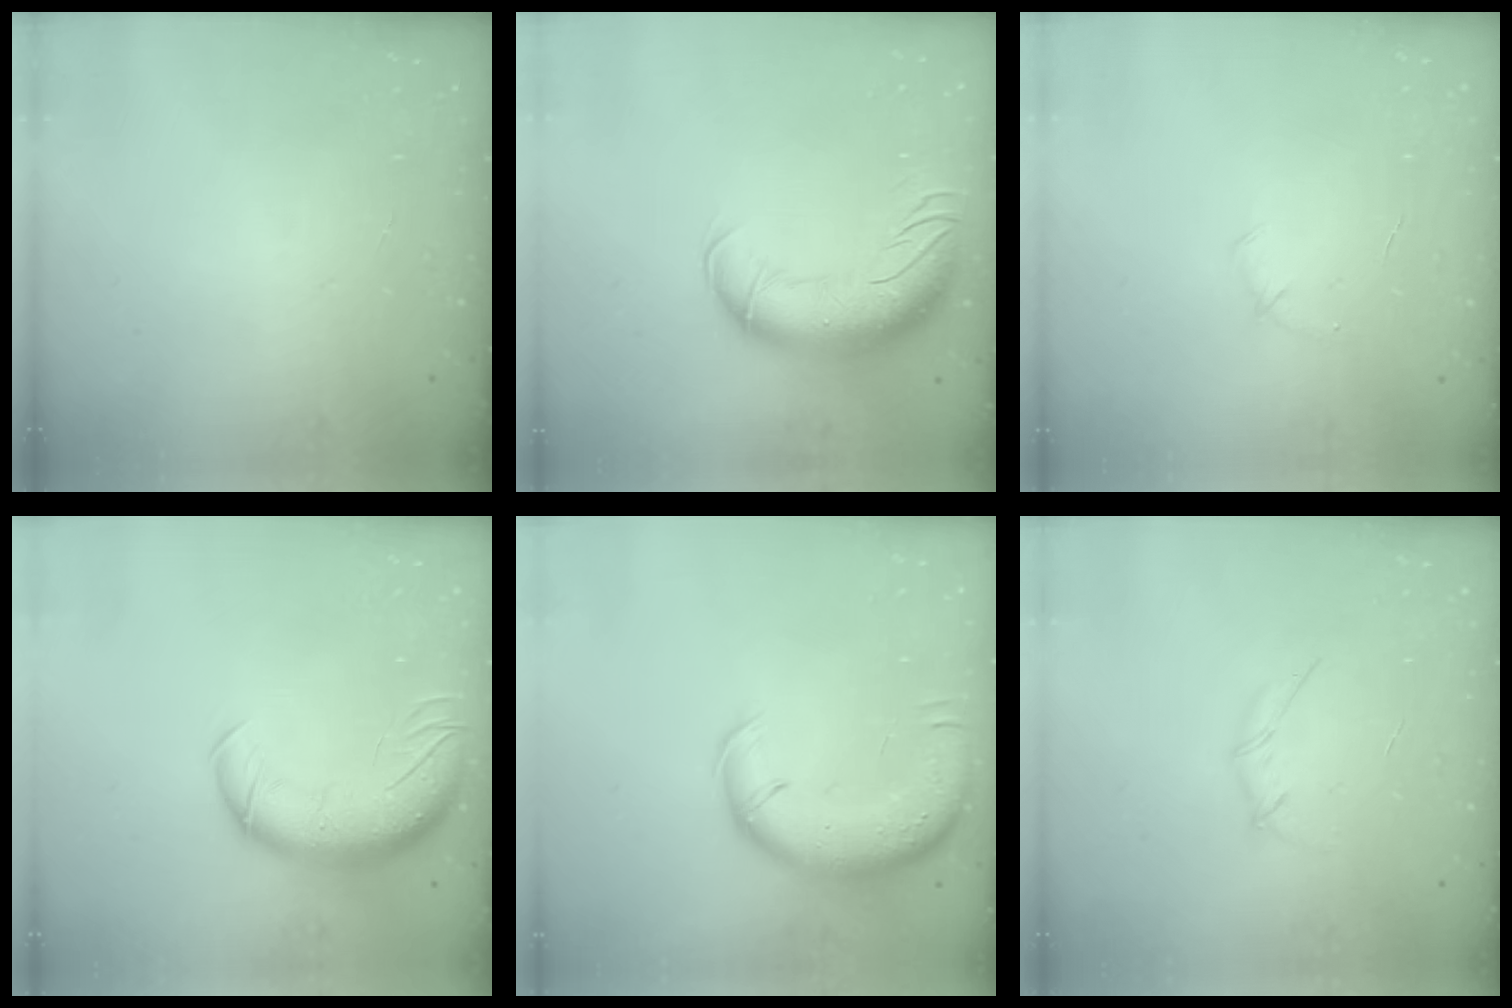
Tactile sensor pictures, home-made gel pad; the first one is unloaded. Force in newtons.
{"total": 16.7, "press": 16.2, "slide": 4.0}
{"total": 5.0, "press": 4.9, "slide": 1.3}
{"total": 13.4, "press": 13.0, "slide": 3.3}
{"total": 13.4, "press": 12.9, "slide": 3.5}
{"total": 3.1, "press": 3.0, "slide": 0.8}